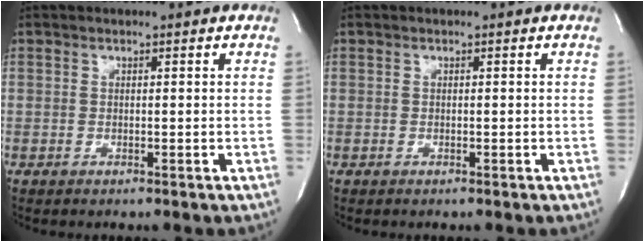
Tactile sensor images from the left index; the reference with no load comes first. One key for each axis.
{"total": 0.0}